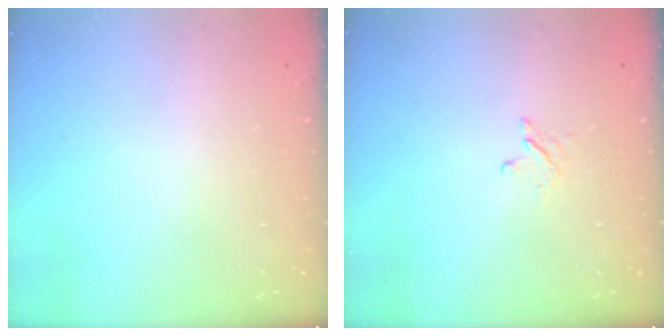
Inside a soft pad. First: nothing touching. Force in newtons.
{"total": 2.5, "press": 2.5, "slide": 0.3}